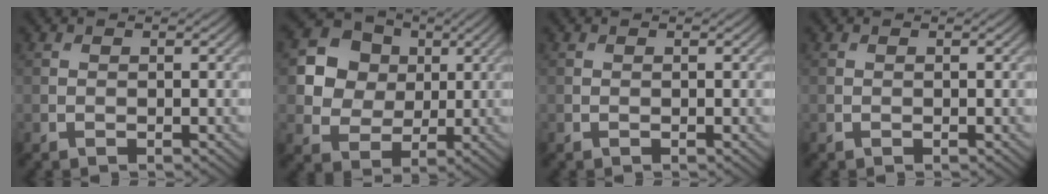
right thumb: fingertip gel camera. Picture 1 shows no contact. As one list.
[{"total": 9.6, "force": [2.6, 8.2, 4.2], "torque": [-0.121, 0.017, 0.043]}, {"total": 0.0}, {"total": 0.0}]